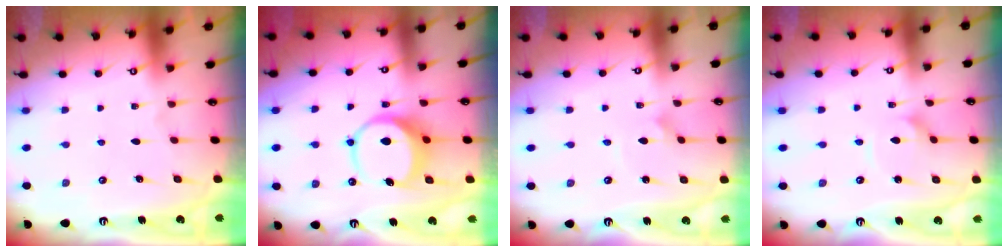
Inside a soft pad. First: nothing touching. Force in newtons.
{"total": 8.9, "press": 8.8, "slide": 1.3}
{"total": 1.0, "press": 1.0, "slide": 0.0}
{"total": 2.0, "press": 2.0, "slide": 0.3}